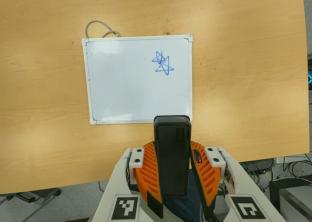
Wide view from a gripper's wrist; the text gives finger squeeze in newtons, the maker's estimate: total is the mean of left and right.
{"total": 9.7, "left": 8.0, "right": 11.4}